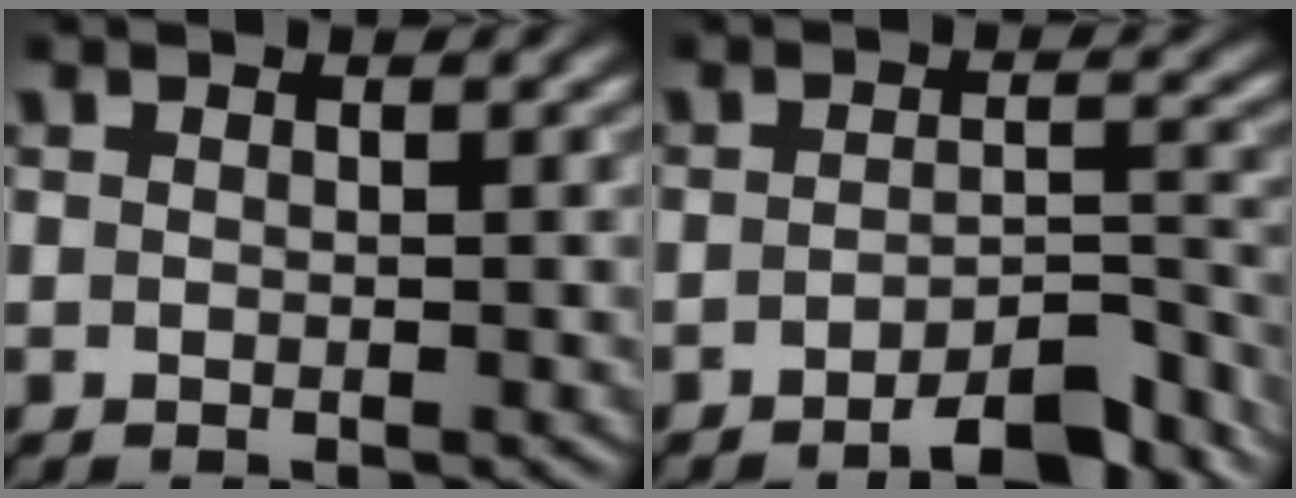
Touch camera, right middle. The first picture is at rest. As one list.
[{"total": 5.3, "force": [-3.9, 1.3, 3.2], "torque": [-0.044, 0.007, -0.057]}]